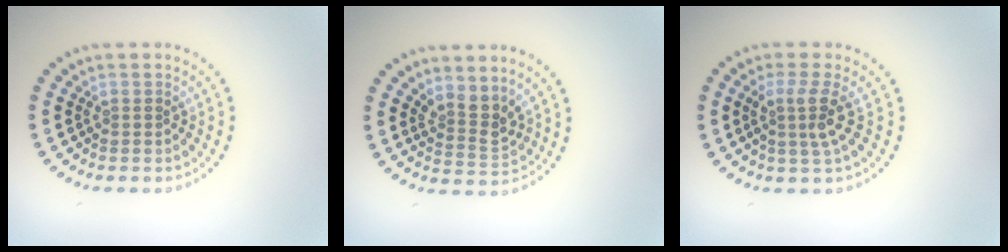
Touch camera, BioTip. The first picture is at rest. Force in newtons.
{"total": 2.5, "press": 1.9, "slide": 1.7}
{"total": 2.8, "press": 2.0, "slide": 1.9}